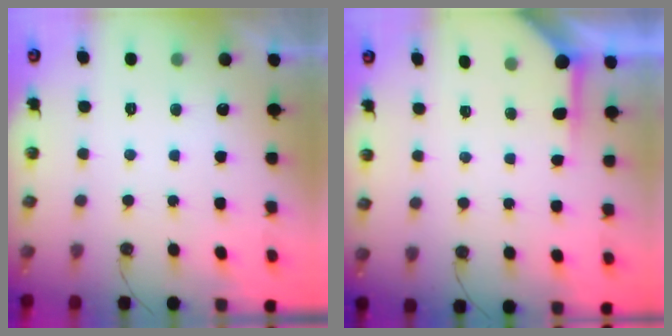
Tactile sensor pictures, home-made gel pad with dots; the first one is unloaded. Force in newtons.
{"total": 4.7, "press": 4.6, "slide": 0.2}